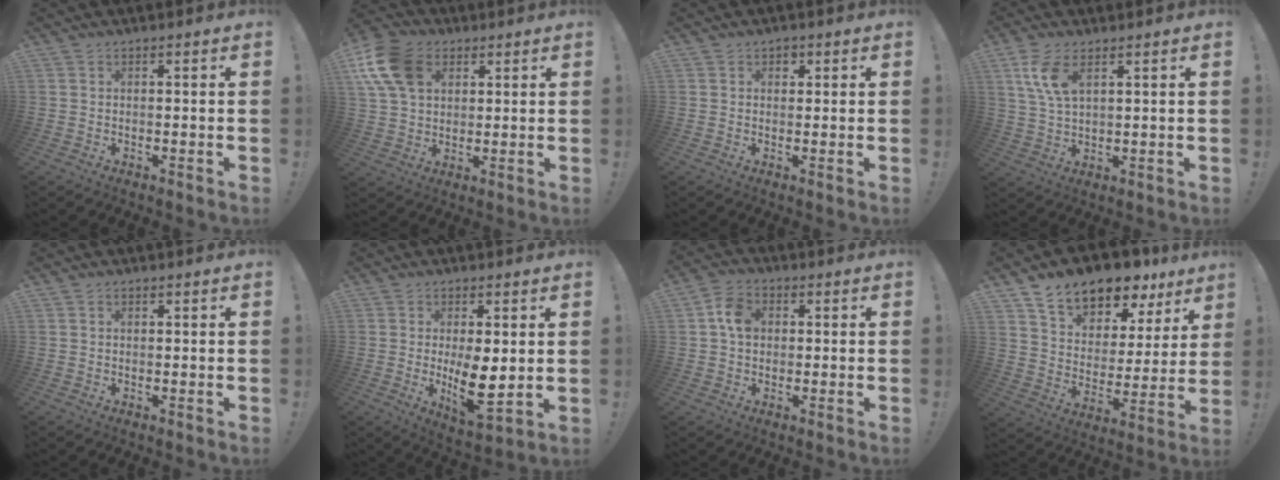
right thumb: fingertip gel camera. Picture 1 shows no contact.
{"total": 15.2, "force": [5.7, 10.8, 9.0], "torque": [-0.168, -0.015, 0.112]}
{"total": 2.0, "force": [0.9, 1.7, 0.8], "torque": [-0.006, -0.003, 0.013]}
{"total": 8.1, "force": [3.9, 3.6, 6.1], "torque": [-0.120, -0.017, 0.067]}
{"total": 0.6, "force": [0.4, 0.3, 0.2], "torque": [0.001, 0.000, 0.007]}
{"total": 10.4, "force": [0.0, 4.5, 9.4], "torque": [-0.152, -0.021, 0.002]}
{"total": 7.5, "force": [1.1, 5.7, 4.8], "torque": [-0.069, 0.012, 0.021]}
{"total": 14.0, "force": [11.2, 6.6, 5.2], "torque": [-0.084, -0.089, 0.198]}